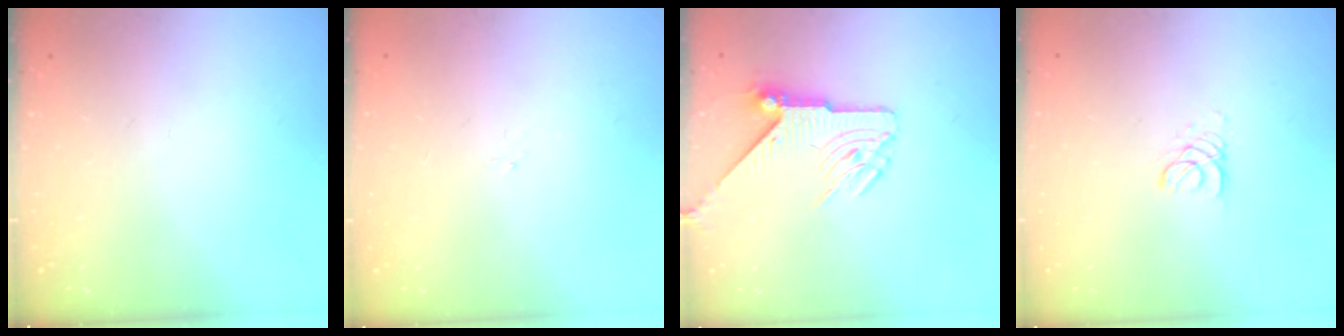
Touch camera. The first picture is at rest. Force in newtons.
{"total": 0.0}
{"total": 6.2, "press": 6.2, "slide": 0.2}
{"total": 2.6, "press": 2.6, "slide": 0.2}